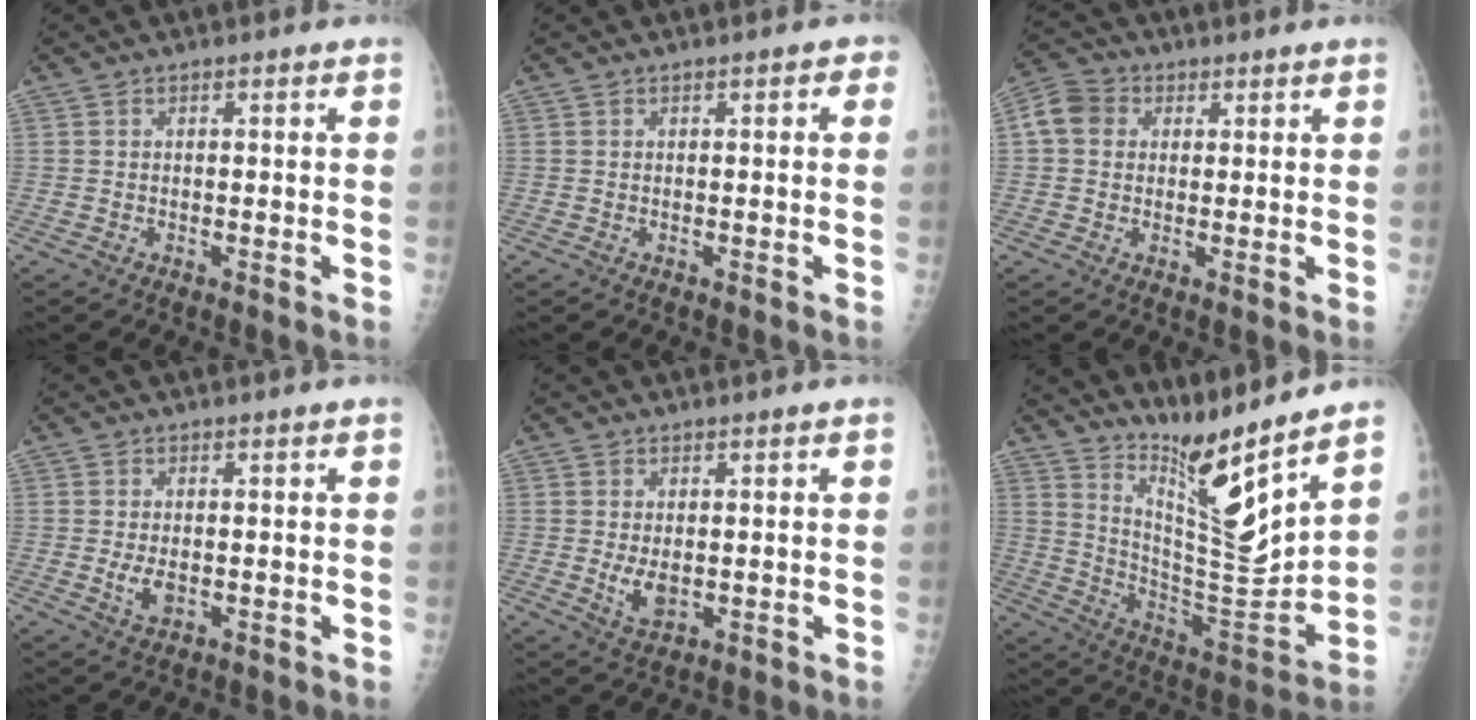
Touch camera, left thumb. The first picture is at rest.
{"total": 1.5, "force": [0.4, 0.7, 1.3], "torque": [-0.007, 0.004, 0.001]}
{"total": 6.0, "force": [1.5, 5.0, 3.0], "torque": [-0.047, 0.013, 0.019]}
{"total": 3.0, "force": [-0.2, 1.6, 2.5], "torque": [-0.052, -0.007, 0.000]}
{"total": 3.8, "force": [0.1, 2.1, 3.1], "torque": [-0.054, -0.011, 0.011]}
{"total": 15.4, "force": [12.2, 0.9, 9.5], "torque": [-0.131, -0.101, 0.229]}